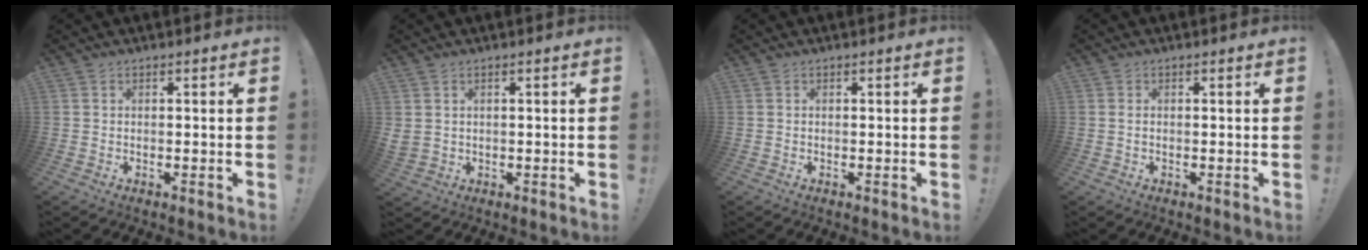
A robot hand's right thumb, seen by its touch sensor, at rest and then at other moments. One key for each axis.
{"total": 2.3, "fx": 1.1, "fy": 1.7, "fz": 1.2, "tx": -0.027, "ty": 0.000, "tz": 0.024}
{"total": 0.0}
{"total": 0.7, "fx": 0.2, "fy": 0.0, "fz": 0.7, "tx": -0.021, "ty": 0.003, "tz": 0.005}